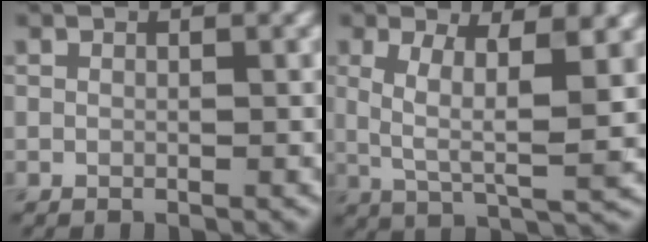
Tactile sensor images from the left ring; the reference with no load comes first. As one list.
[{"total": 6.2, "force": [1.3, 1.8, 5.7], "torque": [-0.110, -0.003, 0.023]}]